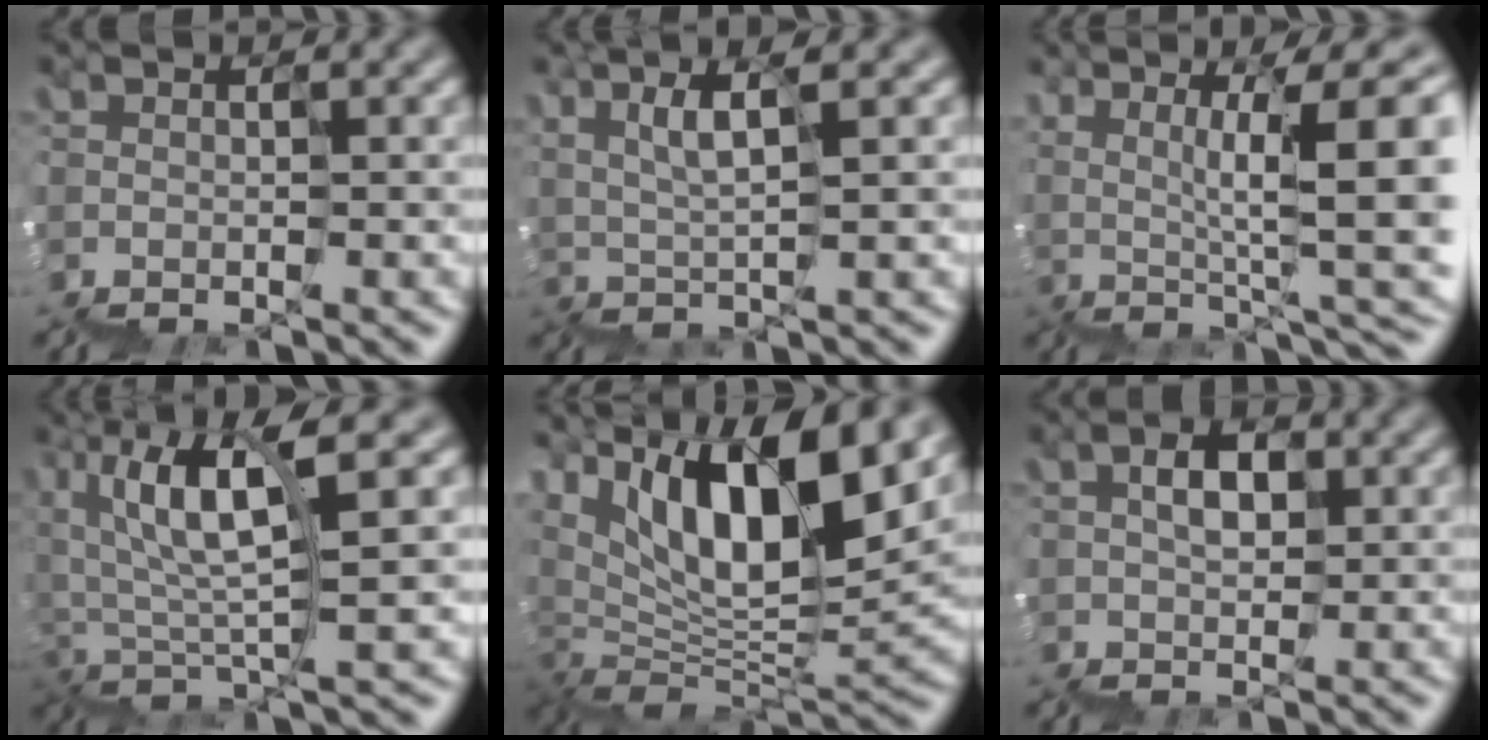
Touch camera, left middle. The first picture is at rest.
{"total": 2.8, "force": [2.1, 0.1, 1.8], "torque": [-0.028, 0.011, 0.049]}
{"total": 8.9, "force": [1.4, 1.7, 8.6], "torque": [-0.090, 0.020, 0.042]}
{"total": 6.0, "force": [2.0, 1.4, 5.5], "torque": [-0.091, 0.015, 0.036]}
{"total": 12.3, "force": [7.7, 4.1, 8.6], "torque": [-0.124, 0.018, 0.143]}
{"total": 2.7, "force": [1.6, 1.6, 1.4], "torque": [-0.012, 0.017, 0.030]}